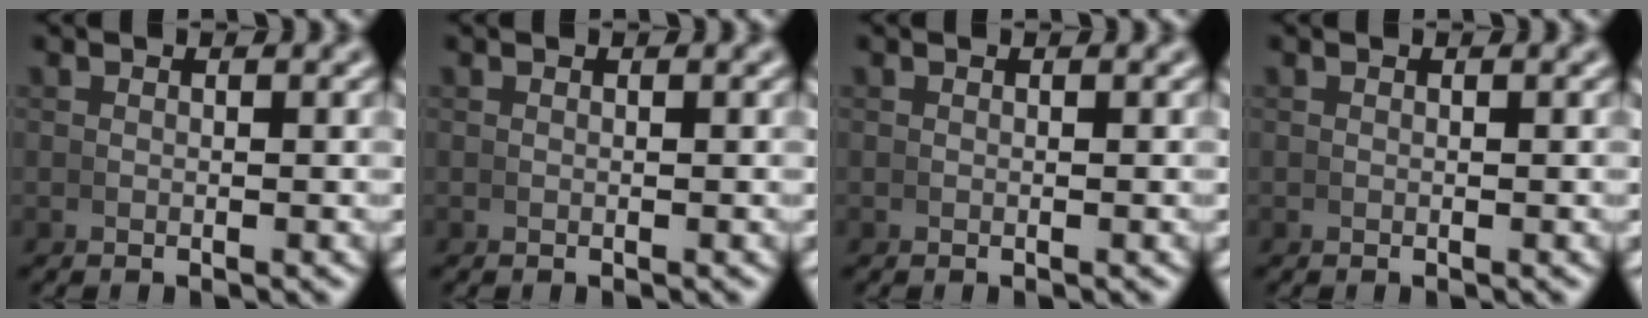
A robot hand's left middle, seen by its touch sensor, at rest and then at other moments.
{"total": 0.0}
{"total": 0.0}
{"total": 0.0}